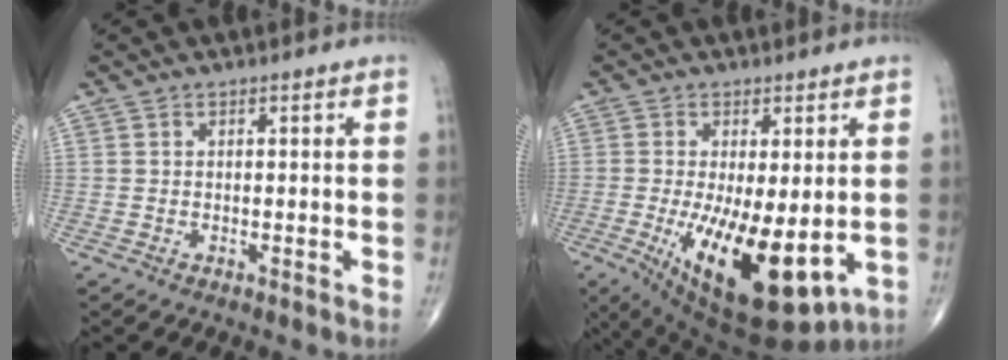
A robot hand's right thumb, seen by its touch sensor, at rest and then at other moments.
{"total": 17.0, "force": [-3.5, 6.5, 15.3], "torque": [-0.246, -0.032, -0.031]}